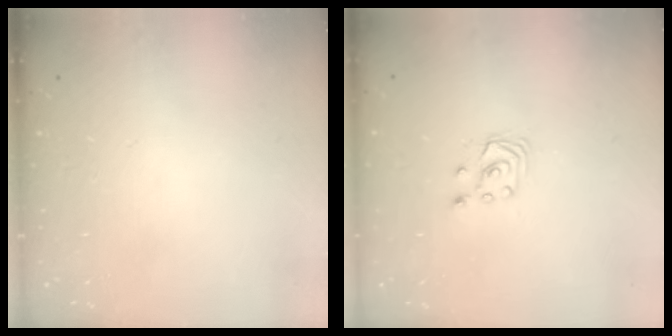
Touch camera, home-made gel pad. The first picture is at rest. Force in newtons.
{"total": 2.6, "press": 2.6, "slide": 0.3}